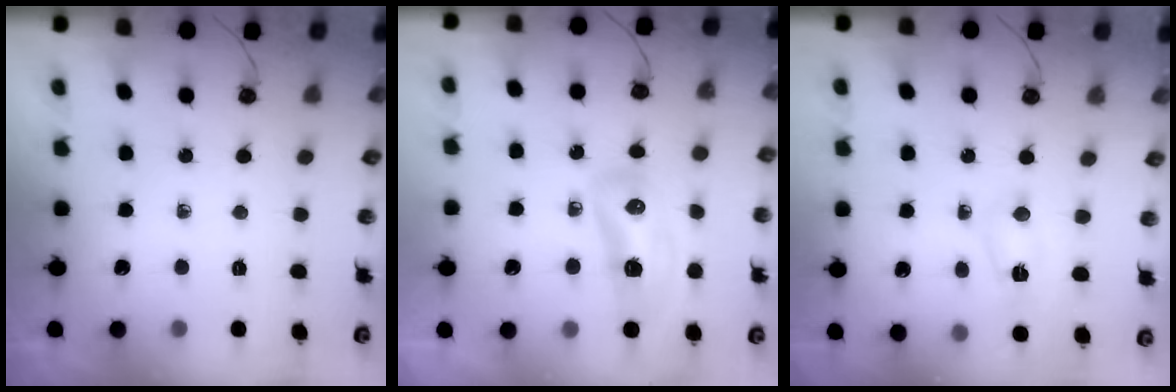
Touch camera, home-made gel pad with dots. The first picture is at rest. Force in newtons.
{"total": 10.6, "press": 10.5, "slide": 1.5}
{"total": 3.0, "press": 2.9, "slide": 0.6}